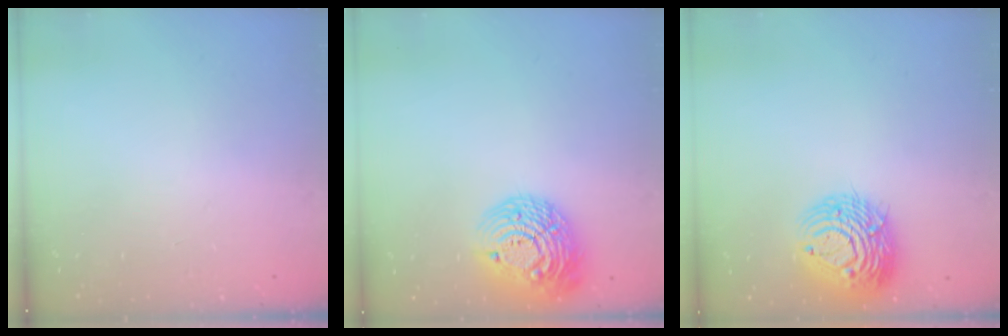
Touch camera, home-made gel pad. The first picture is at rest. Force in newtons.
{"total": 15.9, "press": 15.9, "slide": 1.0}
{"total": 14.0, "press": 13.9, "slide": 1.5}